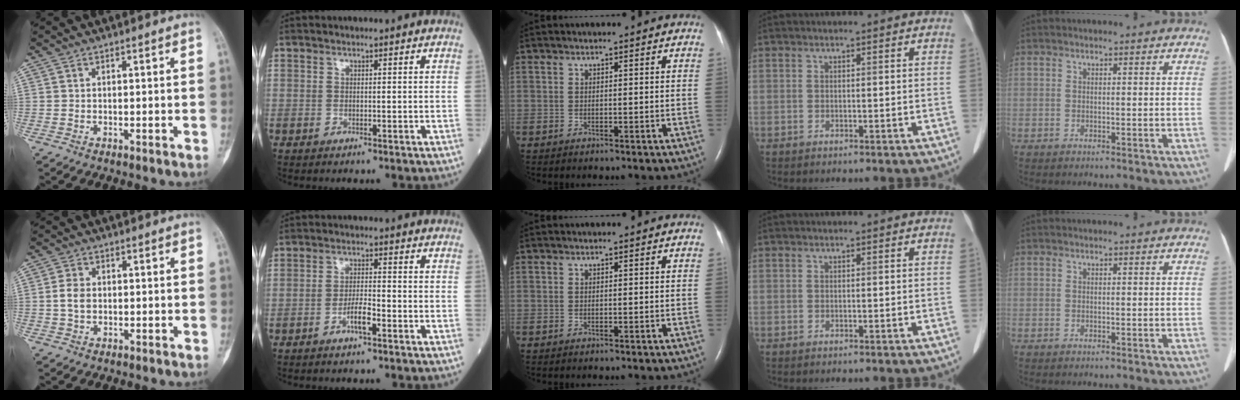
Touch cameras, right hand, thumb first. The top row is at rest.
{"thumb": {"total": 3.2, "force": [-0.1, 2.3, 2.3], "torque": [-0.043, 0.005, -0.004]}, "index": {"total": 3.4, "force": [-1.9, 0.5, 2.8], "torque": [-0.051, 0.003, -0.036]}}